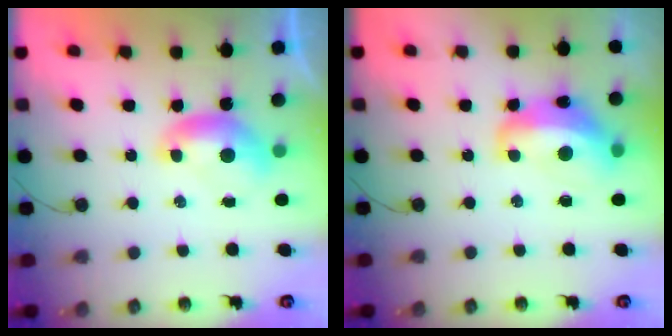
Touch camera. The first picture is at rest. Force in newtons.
{"total": 8.7, "press": 8.5, "slide": 2.0}